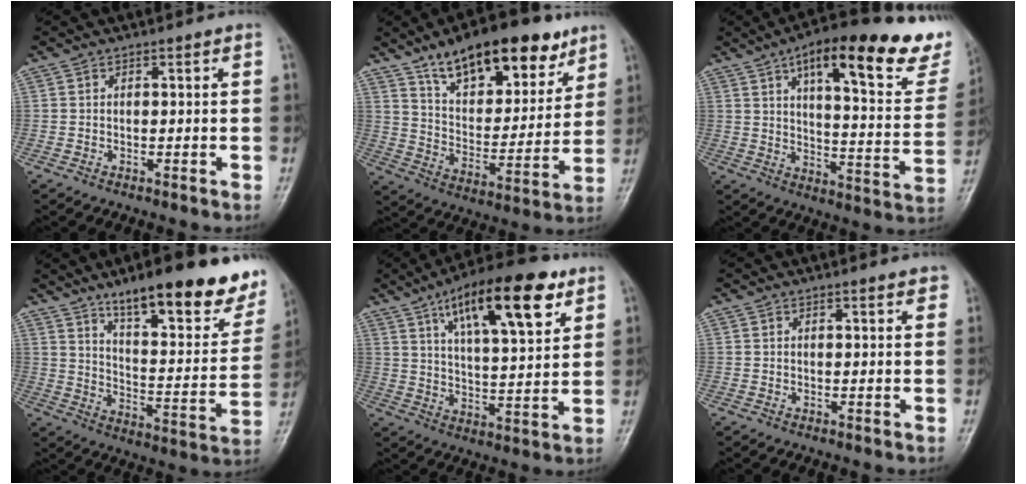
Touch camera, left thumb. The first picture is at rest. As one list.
[{"total": 21.3, "force": [13.8, 9.3, 13.4], "torque": [-0.160, -0.055, 0.228]}, {"total": 26.6, "force": [16.5, 8.1, 19.3], "torque": [-0.230, -0.048, 0.219]}, {"total": 24.4, "force": [16.5, 7.1, 16.4], "torque": [-0.183, -0.073, 0.240]}, {"total": 18.7, "force": [9.7, 6.0, 14.8], "torque": [-0.209, -0.031, 0.156]}, {"total": 2.2, "force": [1.6, 0.6, 1.3], "torque": [-0.007, 0.000, 0.016]}]